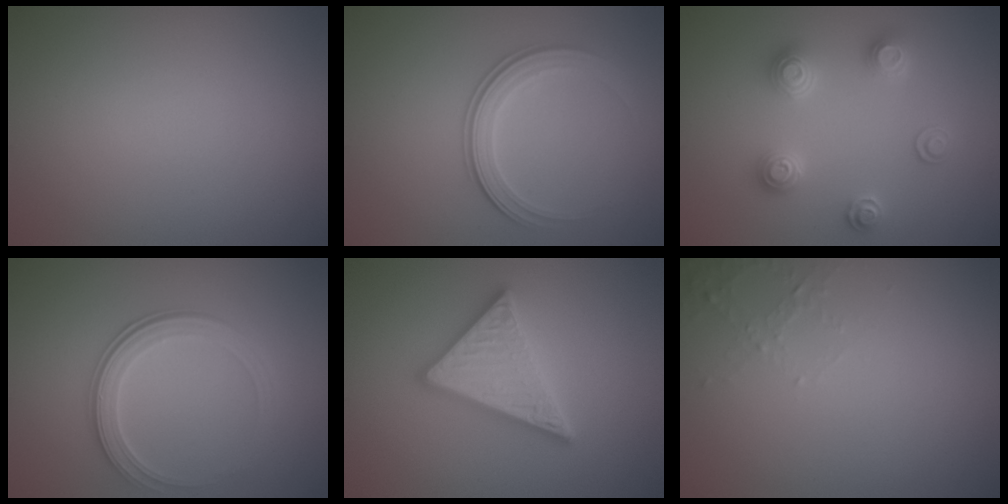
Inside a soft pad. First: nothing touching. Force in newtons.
{"total": 2.9, "press": 2.7, "slide": 1.0}
{"total": 2.9, "press": 2.8, "slide": 0.3}
{"total": 2.8, "press": 2.2, "slide": 1.8}
{"total": 4.9, "press": 4.8, "slide": 0.7}
{"total": 1.3, "press": 1.3, "slide": 0.4}